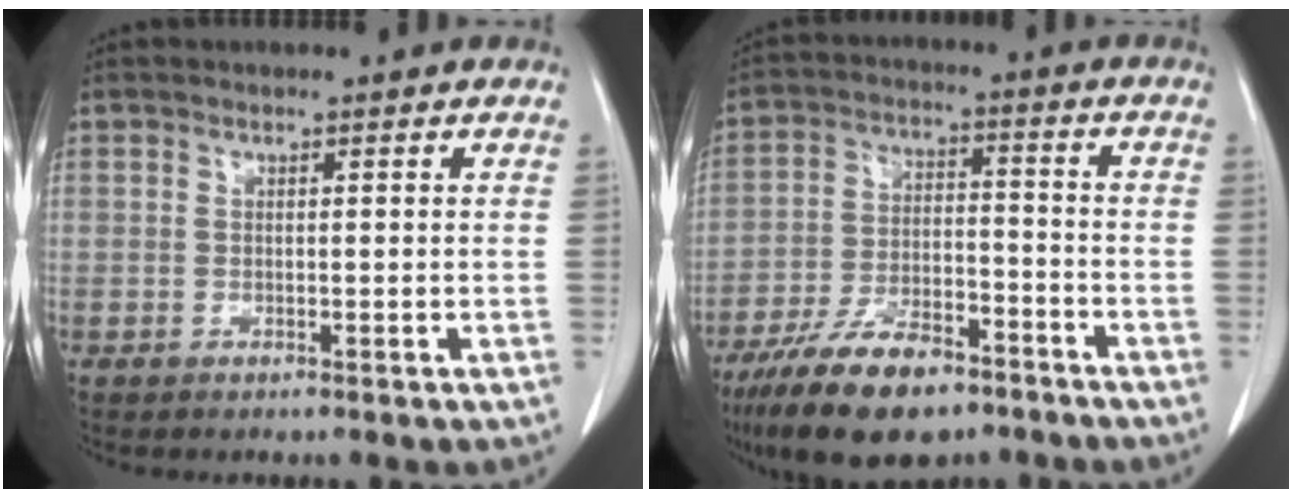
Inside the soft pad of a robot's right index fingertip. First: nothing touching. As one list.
[{"total": 13.5, "force": [-9.7, 4.9, 8.0], "torque": [-0.143, -0.009, -0.171]}]